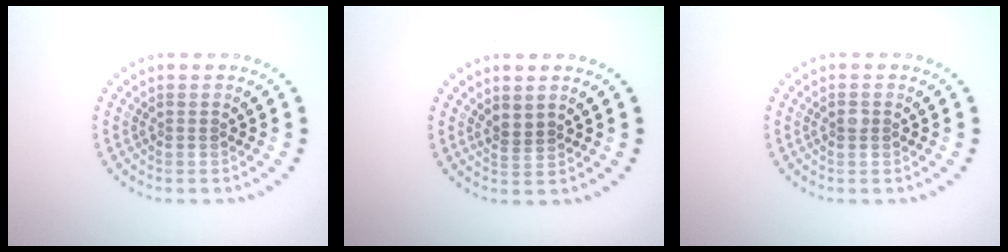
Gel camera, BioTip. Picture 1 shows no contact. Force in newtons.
{"total": 0.9, "press": 0.6, "slide": 0.7}
{"total": 0.9, "press": 0.9, "slide": 0.1}